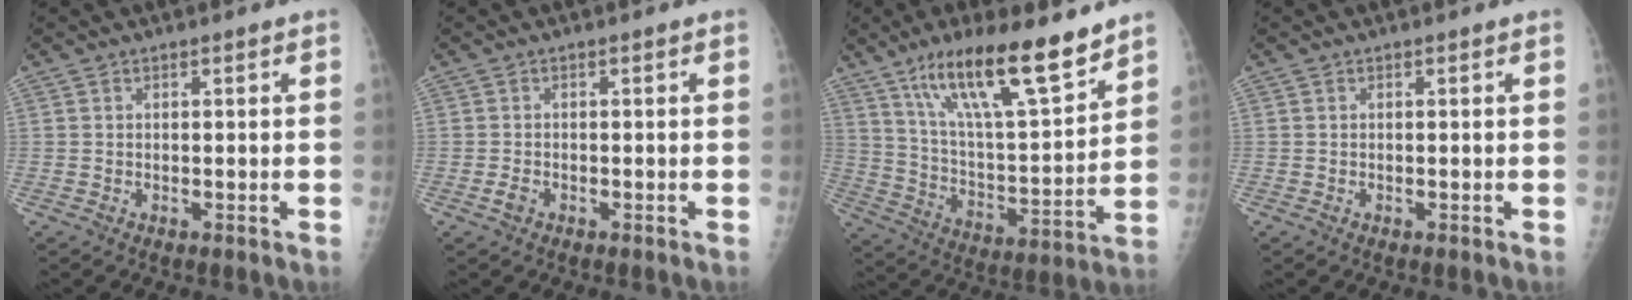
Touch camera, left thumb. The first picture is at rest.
{"total": 1.3, "force": [-0.6, 0.9, 0.7], "torque": [-0.017, 0.000, -0.014]}
{"total": 20.8, "force": [14.1, 4.9, 14.5], "torque": [-0.223, -0.065, 0.247]}
{"total": 0.0}